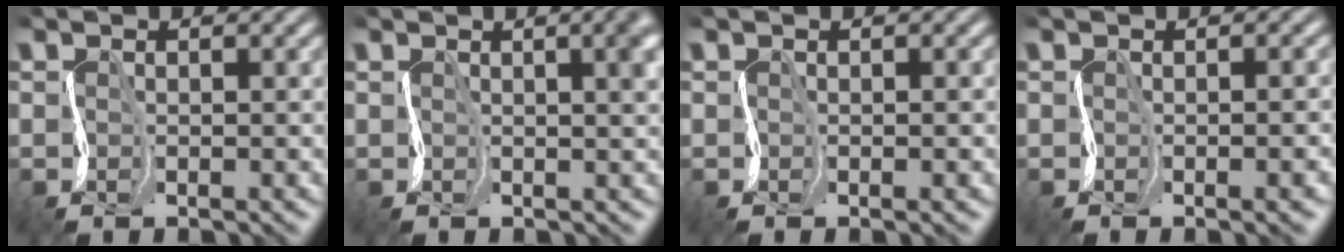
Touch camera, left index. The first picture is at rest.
{"total": 4.9, "force": [1.0, 2.2, 4.3], "torque": [-0.009, 0.020, 0.008]}
{"total": 1.7, "force": [0.0, 0.6, 1.6], "torque": [-0.013, 0.002, 0.002]}
{"total": 5.0, "force": [-0.8, 2.2, 4.5], "torque": [-0.022, 0.007, -0.002]}